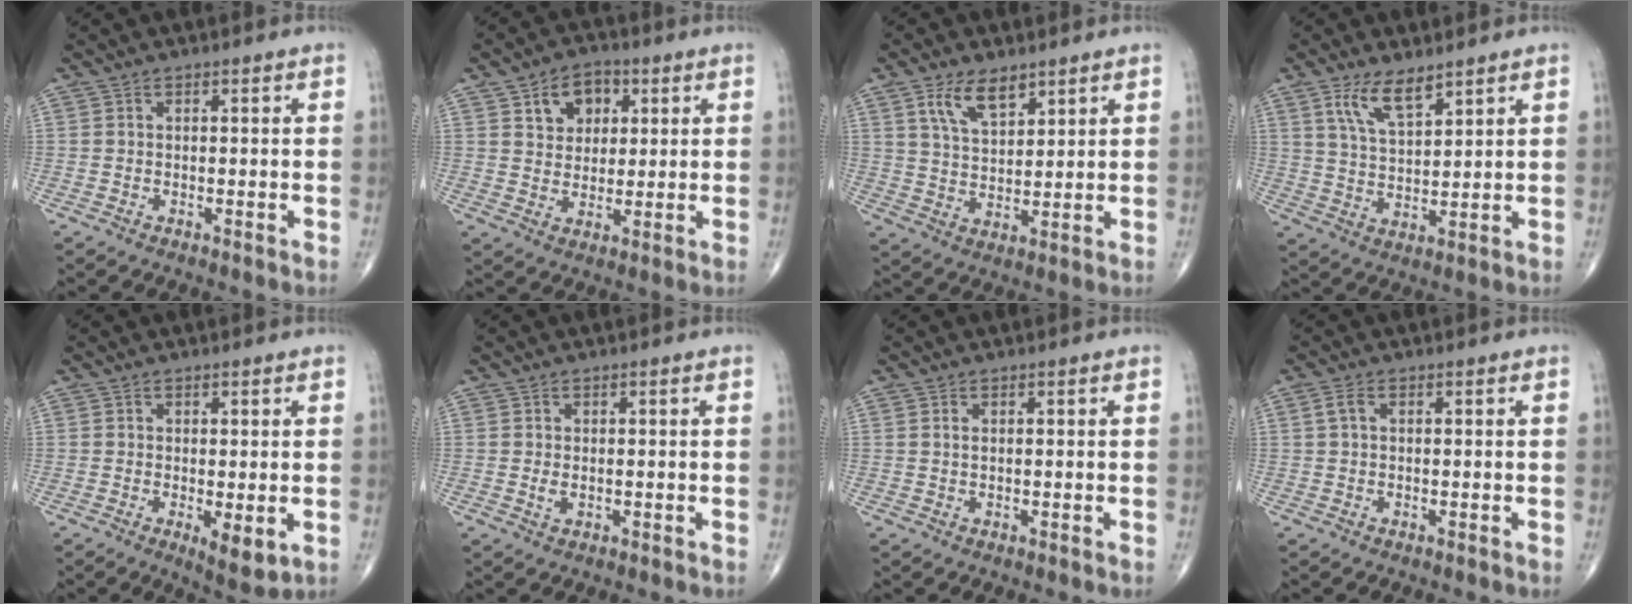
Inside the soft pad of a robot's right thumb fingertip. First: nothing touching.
{"total": 7.6, "force": [3.1, 5.6, 4.1], "torque": [-0.029, -0.010, 0.046]}
{"total": 7.6, "force": [4.6, 3.7, 4.8], "torque": [-0.074, -0.026, 0.089]}
{"total": 7.2, "force": [4.7, 2.7, 4.8], "torque": [-0.081, -0.029, 0.094]}
{"total": 4.8, "force": [-1.0, 1.7, 4.4], "torque": [-0.064, -0.016, -0.011]}
{"total": 1.2, "force": [0.0, 0.8, 1.0], "torque": [-0.019, -0.003, 0.000]}
{"total": 0.7, "force": [0.2, 0.3, 0.5], "torque": [-0.014, 0.004, 0.006]}
{"total": 1.8, "force": [0.4, 1.0, 1.4], "torque": [-0.033, 0.009, 0.008]}